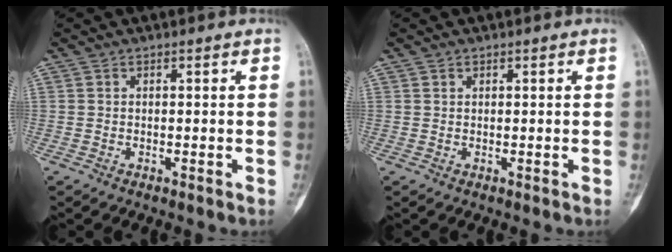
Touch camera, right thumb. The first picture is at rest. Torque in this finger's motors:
{"motor_torque": [-0.50, -0.31, 0.27, 0.08, -0.11]}